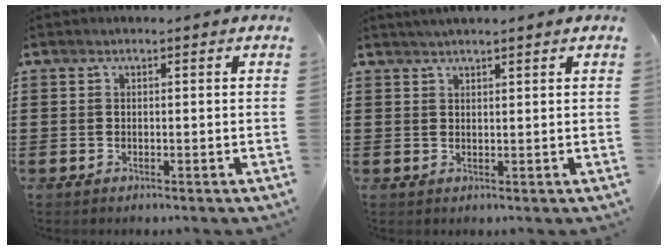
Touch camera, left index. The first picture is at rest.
{"total": 1.4, "force": [1.4, 0.1, 0.4], "torque": [-0.009, 0.002, 0.026]}